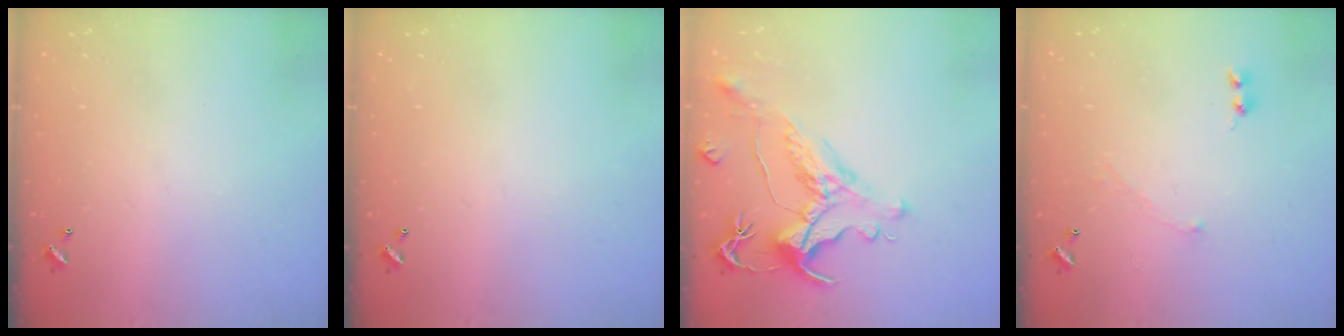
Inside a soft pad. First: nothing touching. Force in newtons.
{"total": 0.0}
{"total": 1.3, "press": 0.1, "slide": 1.3}
{"total": 2.1, "press": 2.0, "slide": 0.7}